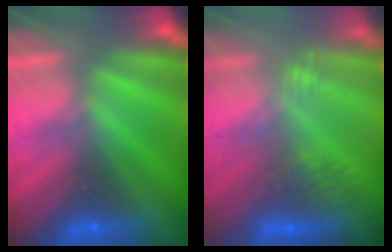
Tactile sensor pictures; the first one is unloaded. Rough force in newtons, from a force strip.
{"total": 2.7}